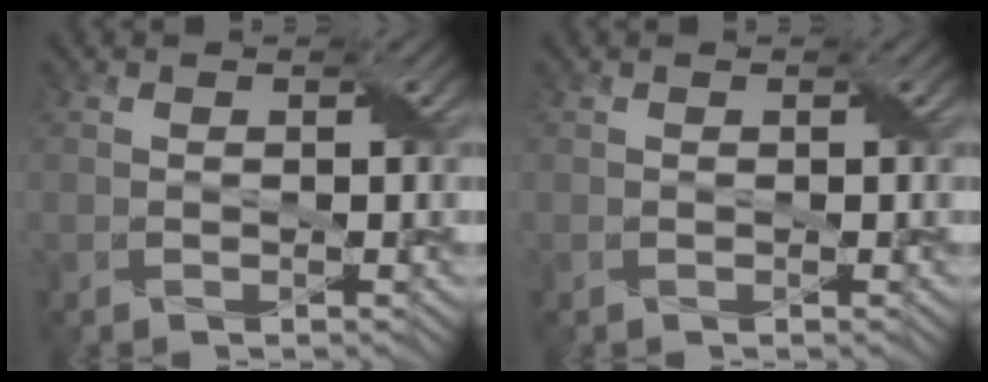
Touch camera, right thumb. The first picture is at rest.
{"total": 0.0}